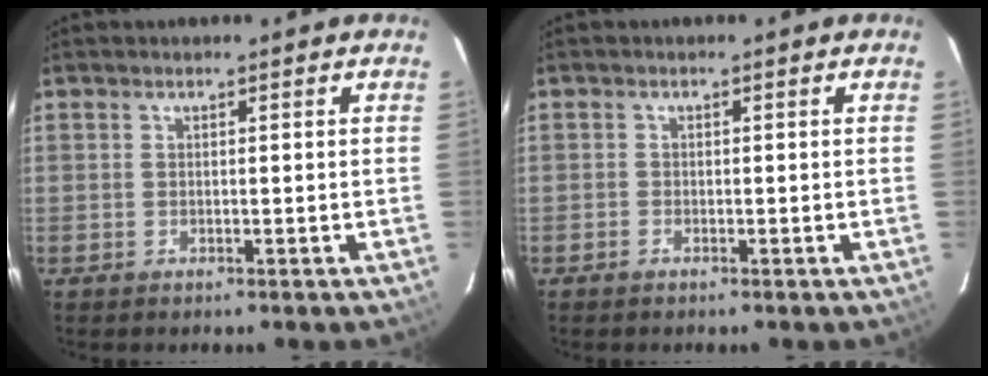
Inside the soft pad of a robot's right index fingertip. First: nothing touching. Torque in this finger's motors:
{"motor_torque": [0.09, -0.10, 0.00, 0.01]}